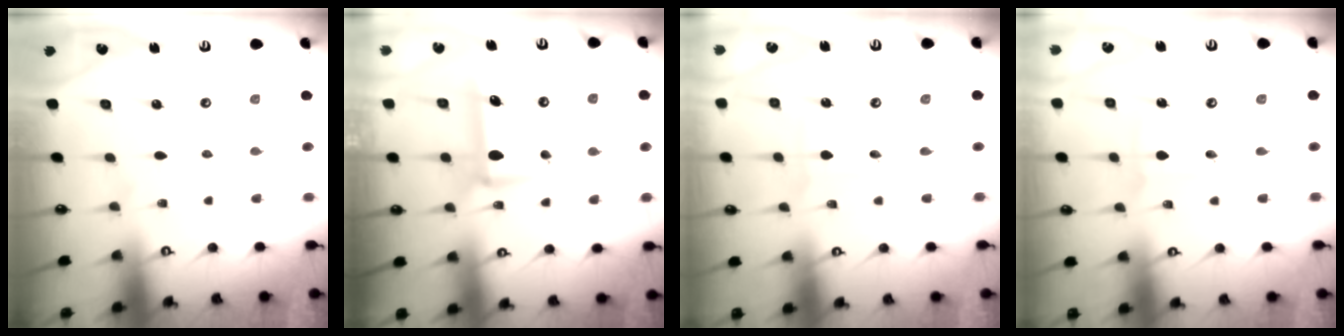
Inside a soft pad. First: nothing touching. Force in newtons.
{"total": 8.4, "press": 8.4, "slide": 0.2}
{"total": 1.7, "press": 1.7, "slide": 0.2}
{"total": 2.5, "press": 2.3, "slide": 0.8}